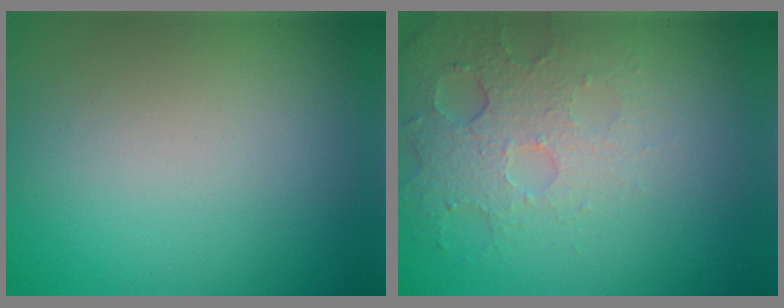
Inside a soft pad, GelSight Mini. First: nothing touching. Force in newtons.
{"total": 5.0, "press": 3.3, "slide": 3.8}